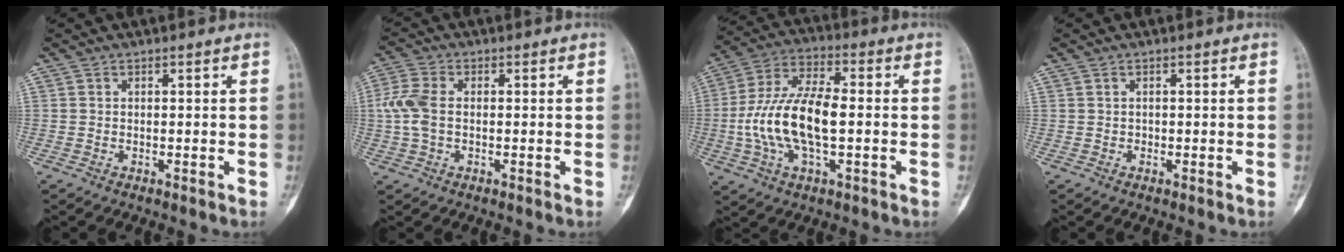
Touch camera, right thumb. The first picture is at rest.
{"total": 6.3, "force": [0.0, 3.9, 5.0], "torque": [-0.132, 0.013, -0.005]}
{"total": 15.5, "force": [-1.5, 7.0, 13.8], "torque": [-0.281, 0.023, -0.031]}
{"total": 0.0}